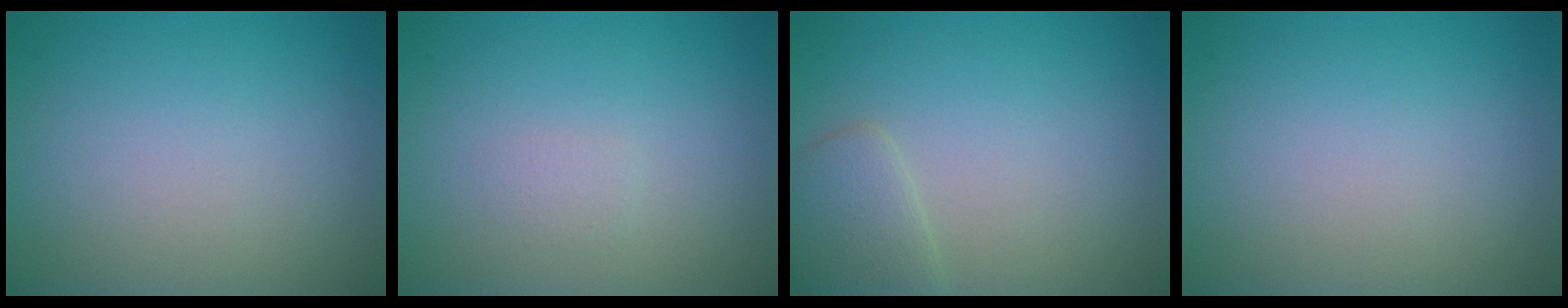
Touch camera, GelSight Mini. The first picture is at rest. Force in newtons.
{"total": 0.7, "press": 0.7, "slide": 0.1}
{"total": 2.3, "press": 2.3, "slide": 0.1}
{"total": 0.0}